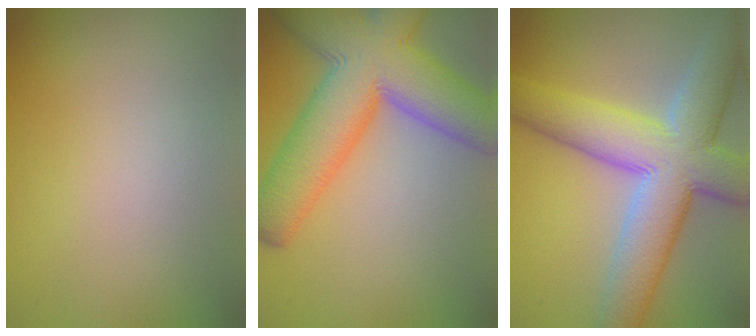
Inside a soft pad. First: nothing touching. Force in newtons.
{"total": 12.5, "press": 12.4, "slide": 0.5}
{"total": 10.5, "press": 10.5, "slide": 0.8}